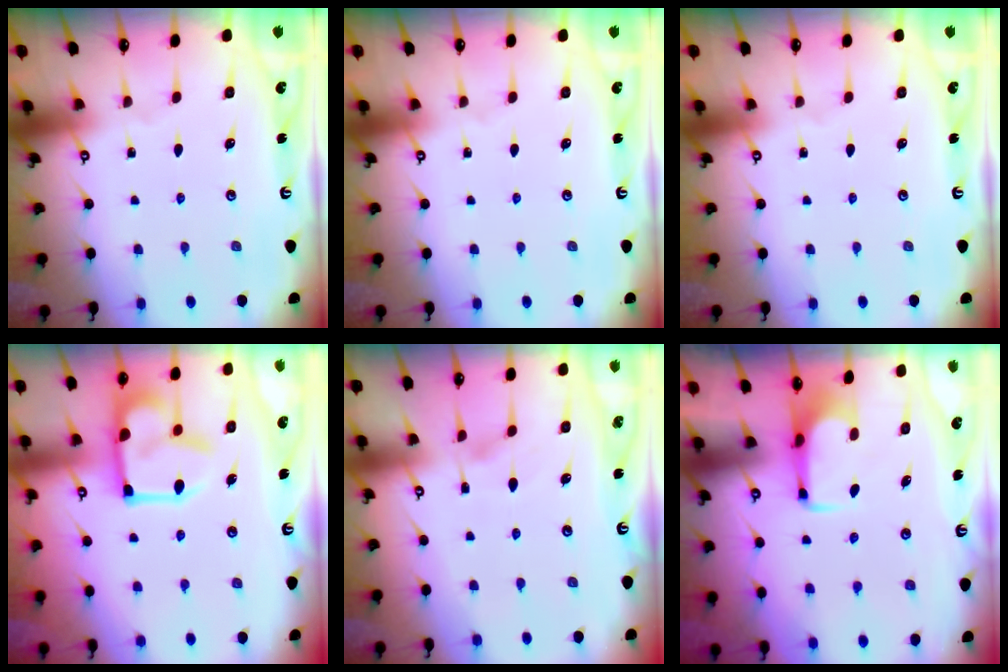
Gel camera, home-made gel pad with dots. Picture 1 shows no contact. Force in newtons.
{"total": 0.0}
{"total": 0.0}
{"total": 15.1, "press": 15.0, "slide": 1.3}
{"total": 1.7, "press": 1.4, "slide": 1.0}
{"total": 2.0, "press": 1.9, "slide": 0.4}